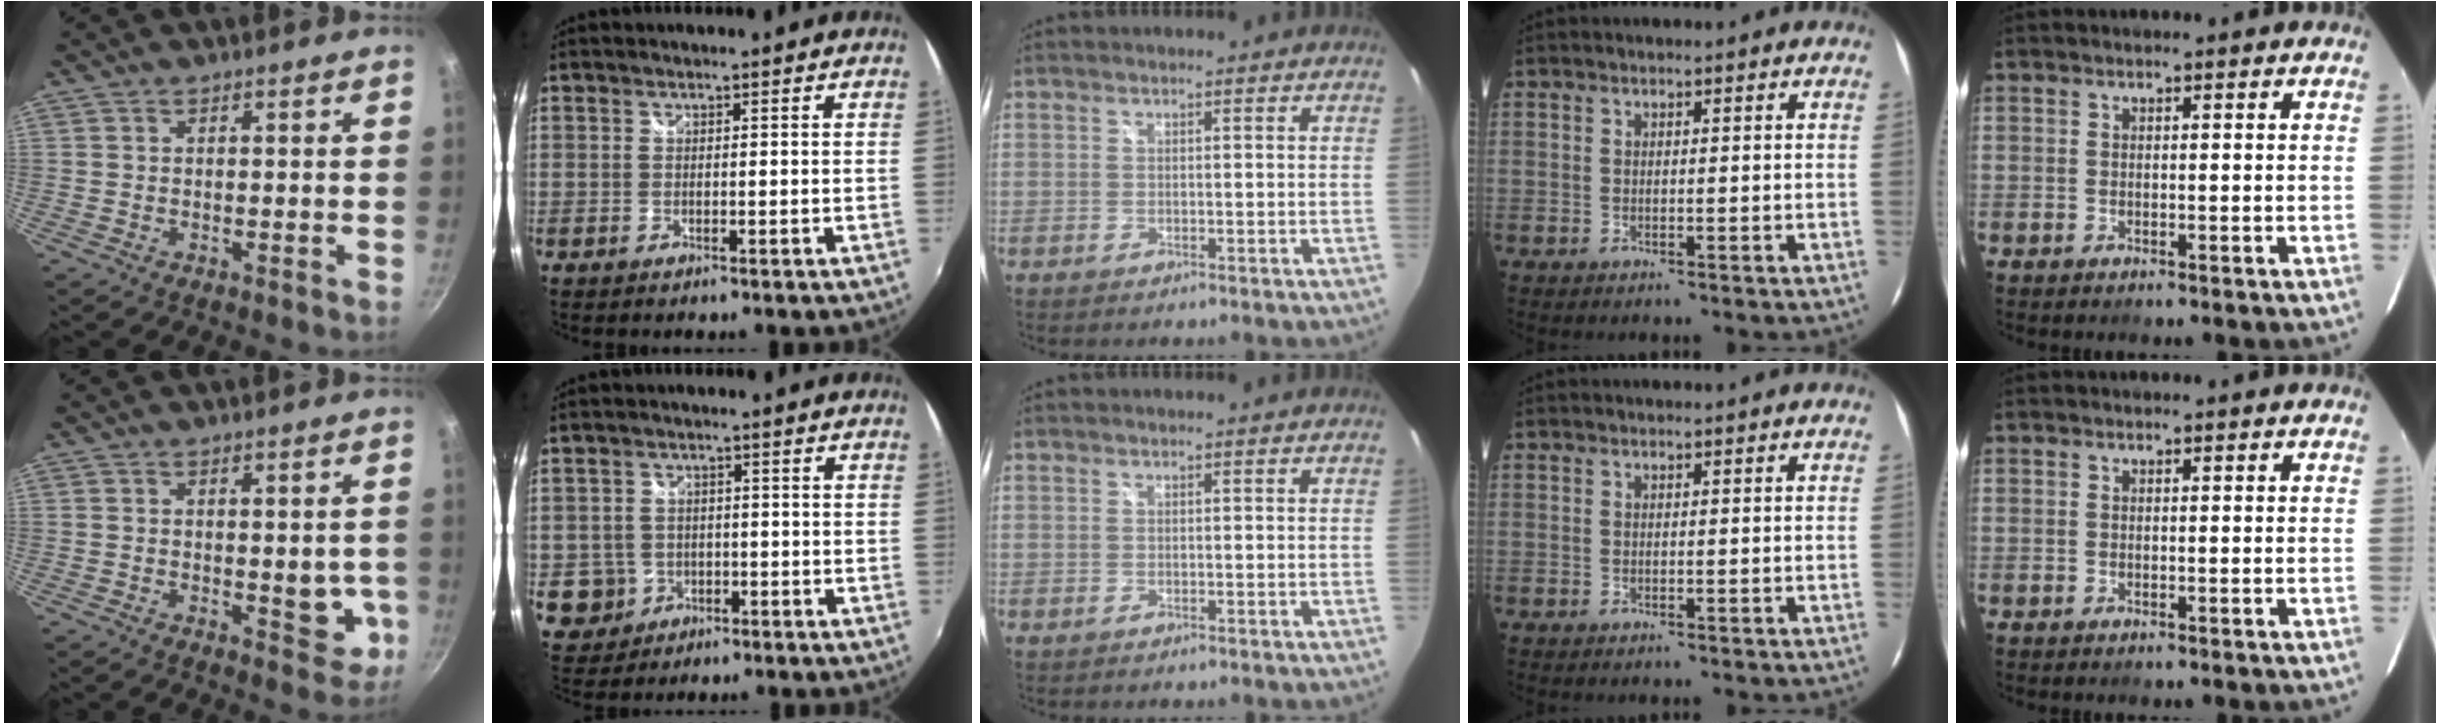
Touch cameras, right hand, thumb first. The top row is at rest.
{"thumb": {"total": 6.4, "force": [-0.7, 3.2, 5.5], "torque": [-0.043, -0.009, -0.005]}, "index": {"total": 6.7, "force": [-1.7, 6.4, 1.2], "torque": [-0.045, 0.013, -0.015]}}